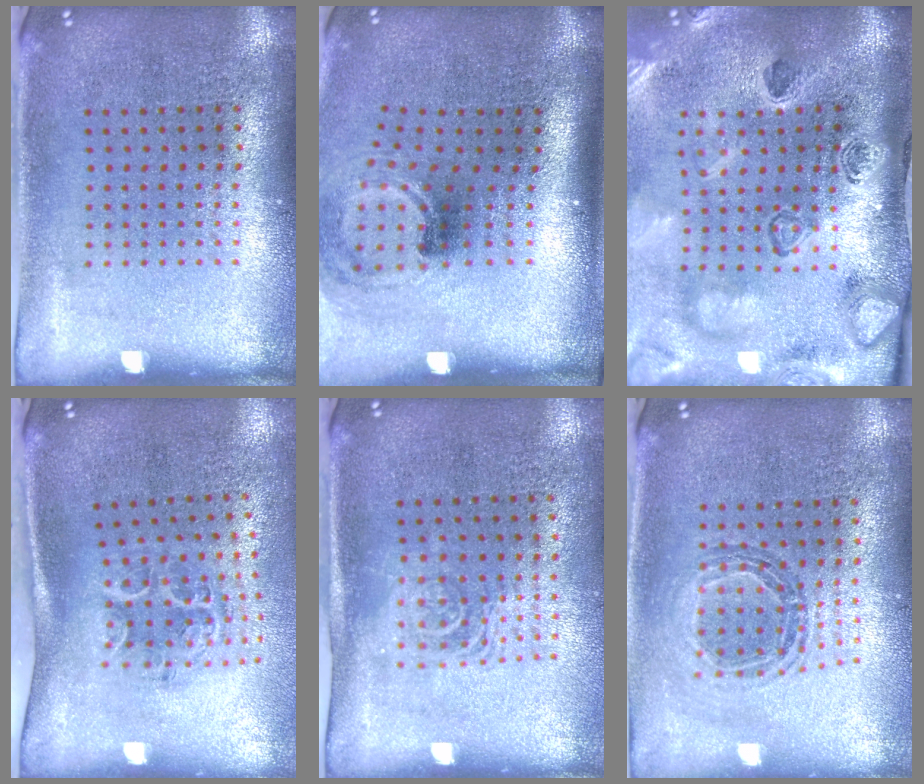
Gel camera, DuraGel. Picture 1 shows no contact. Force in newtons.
{"total": 1.9, "press": 1.2, "slide": 1.4}
{"total": 4.6, "press": 3.2, "slide": 3.3}
{"total": 1.4, "press": 1.3, "slide": 0.7}
{"total": 1.6, "press": 1.3, "slide": 0.9}
{"total": 0.8, "press": 0.8, "slide": 0.1}